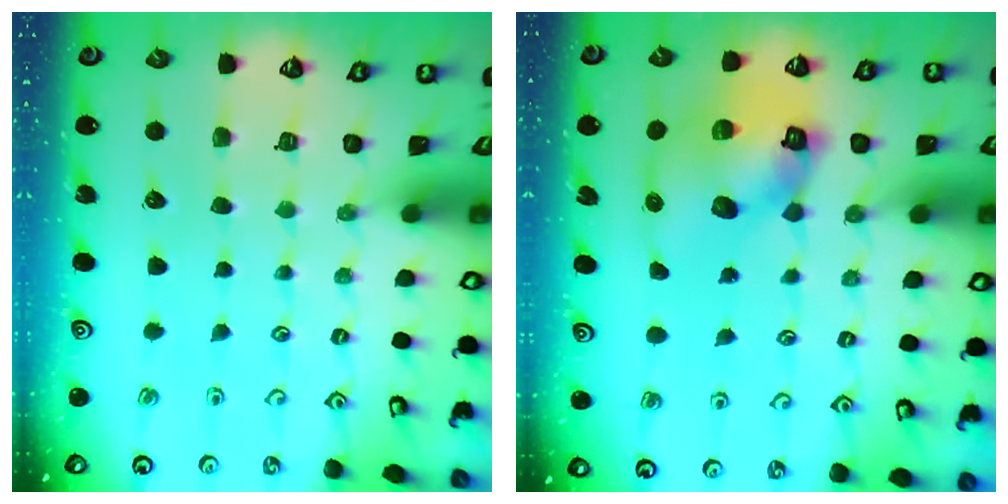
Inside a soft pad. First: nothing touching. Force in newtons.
{"total": 14.6, "press": 14.4, "slide": 2.2}